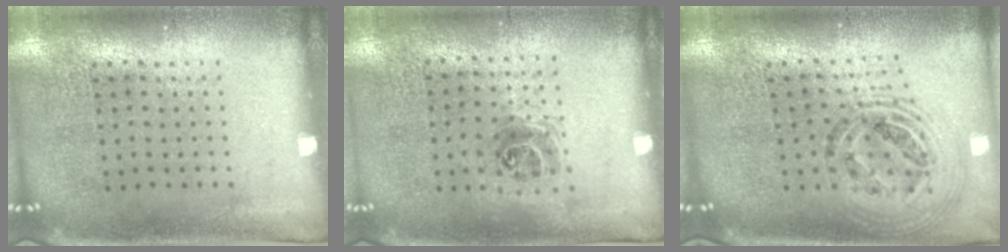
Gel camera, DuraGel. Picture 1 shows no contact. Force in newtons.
{"total": 1.0, "press": 0.8, "slide": 0.5}
{"total": 1.5, "press": 1.3, "slide": 0.6}